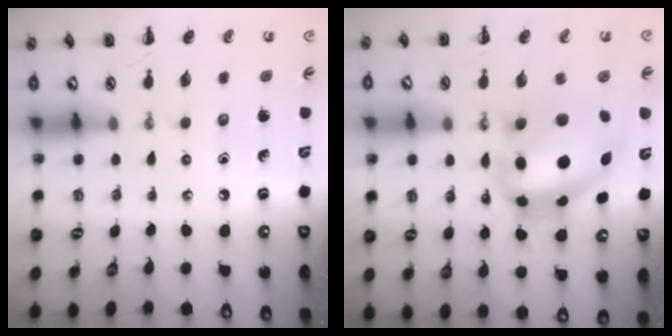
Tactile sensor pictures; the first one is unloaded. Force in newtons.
{"total": 11.7, "press": 11.3, "slide": 2.8}